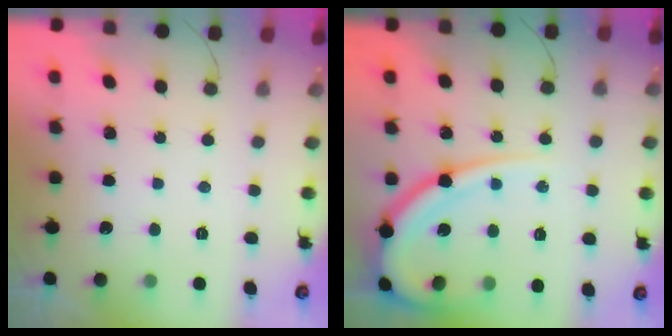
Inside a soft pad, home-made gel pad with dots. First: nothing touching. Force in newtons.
{"total": 15.8, "press": 15.7, "slide": 1.6}